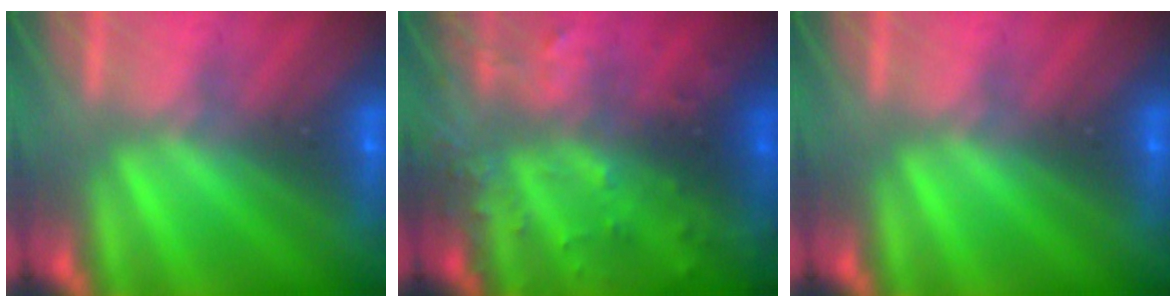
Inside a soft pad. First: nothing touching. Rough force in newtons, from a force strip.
{"total": 7.4}
{"total": 0.0}